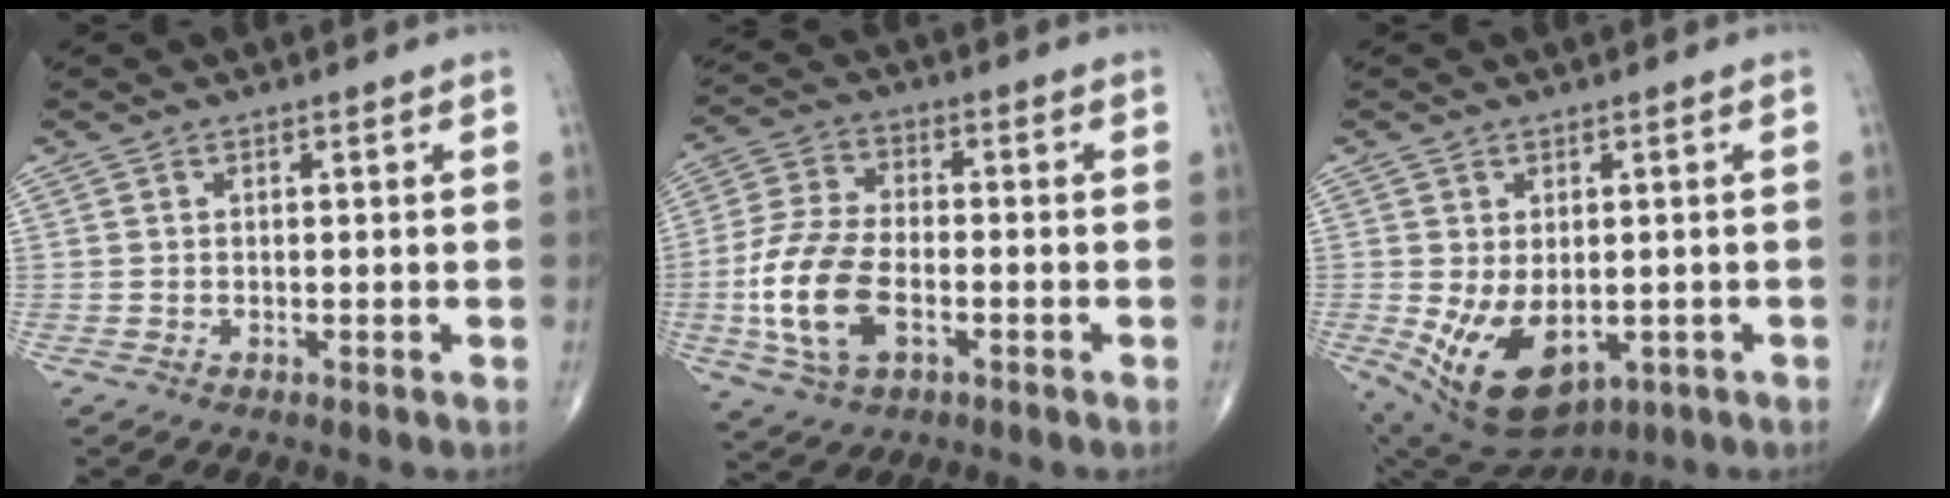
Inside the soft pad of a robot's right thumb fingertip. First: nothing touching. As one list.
[{"total": 13.7, "force": [-3.5, 7.6, 10.9], "torque": [-0.229, 0.011, -0.066]}, {"total": 12.7, "force": [-2.9, 7.8, 9.6], "torque": [-0.161, -0.011, -0.021]}]